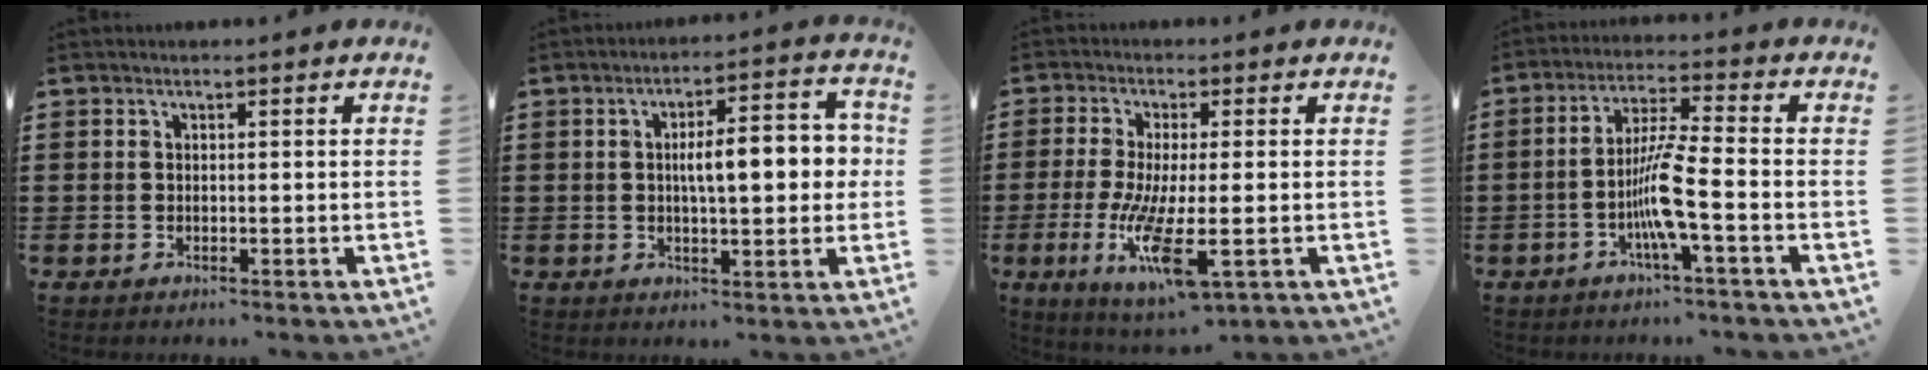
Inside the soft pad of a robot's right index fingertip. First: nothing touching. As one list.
[{"total": 8.5, "force": [0.6, 2.9, 7.9], "torque": [-0.123, 0.001, 0.003]}, {"total": 10.9, "force": [-2.9, 2.2, 10.3], "torque": [-0.217, -0.024, -0.050]}, {"total": 7.7, "force": [-2.6, 0.2, 7.3], "torque": [-0.151, -0.014, -0.056]}]